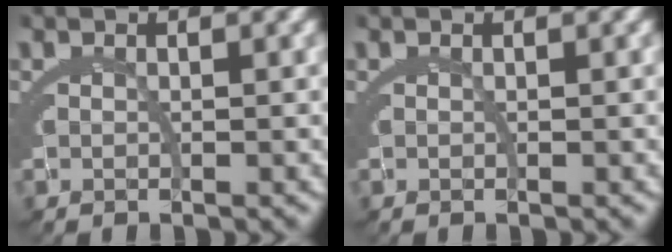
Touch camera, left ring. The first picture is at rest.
{"total": 0.0}